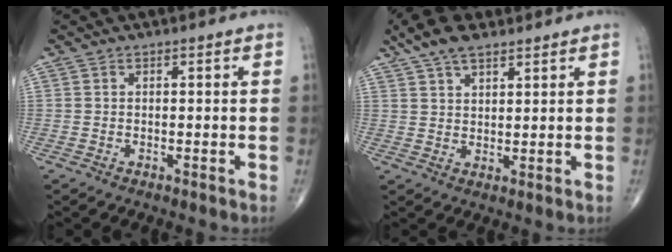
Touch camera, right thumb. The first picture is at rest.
{"total": 8.5, "force": [5.9, 3.7, 4.9], "torque": [-0.084, -0.004, 0.109]}